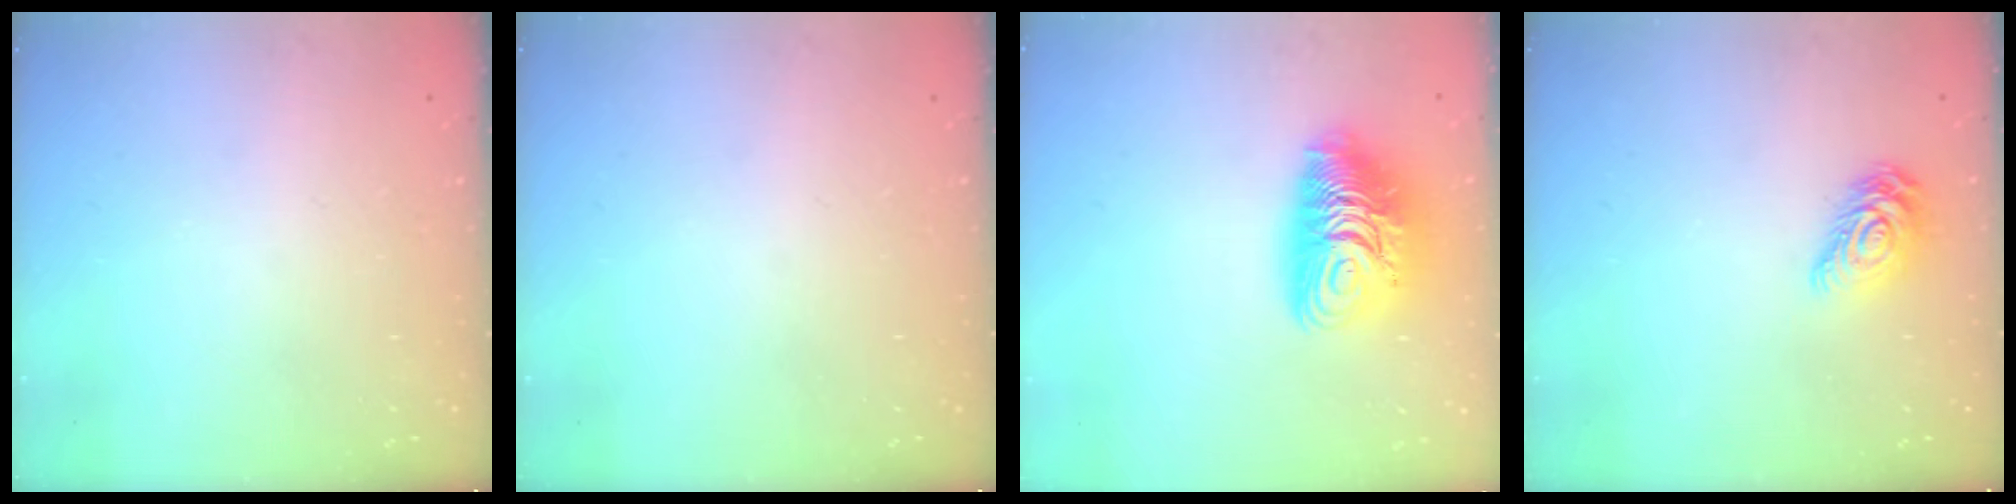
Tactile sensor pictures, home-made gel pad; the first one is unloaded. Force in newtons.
{"total": 0.0}
{"total": 14.1, "press": 14.0, "slide": 1.2}
{"total": 9.9, "press": 9.9, "slide": 0.4}